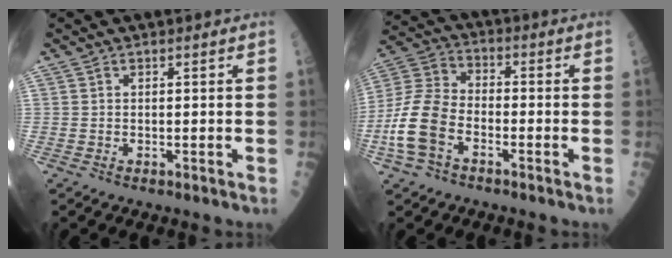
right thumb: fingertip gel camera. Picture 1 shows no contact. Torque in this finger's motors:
{"motor_torque": [0.31, 0.16, 1.17, -0.12, 0.42]}